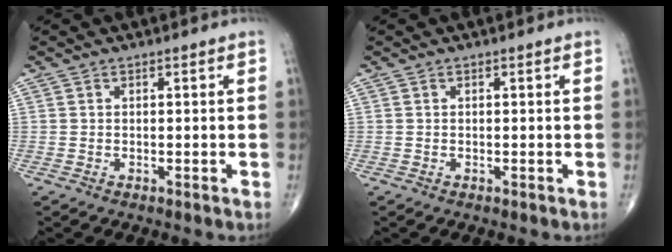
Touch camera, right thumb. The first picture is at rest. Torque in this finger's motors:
{"motor_torque": [-0.17, 0.15, -0.02, 0.05, 0.00]}